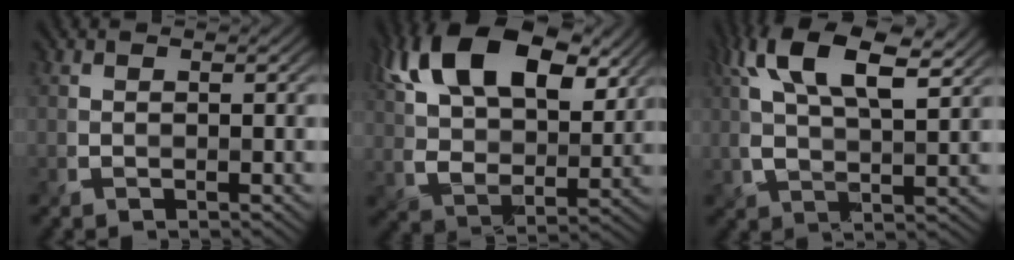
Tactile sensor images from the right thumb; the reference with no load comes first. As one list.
[{"total": 17.2, "force": [8.1, 9.2, 12.1], "torque": [-0.261, 0.024, 0.134]}, {"total": 11.9, "force": [5.5, 4.4, 9.6], "torque": [-0.202, 0.010, 0.093]}]